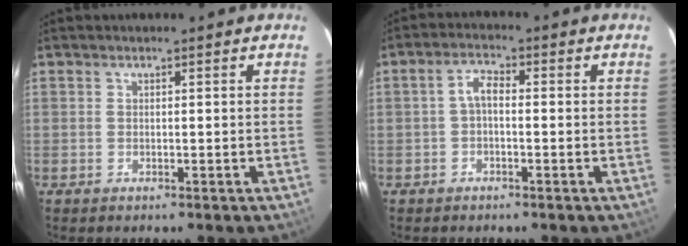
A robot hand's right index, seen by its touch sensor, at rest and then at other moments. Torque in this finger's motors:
{"motor_torque": [0.35, -0.15, 0.28, 0.05]}